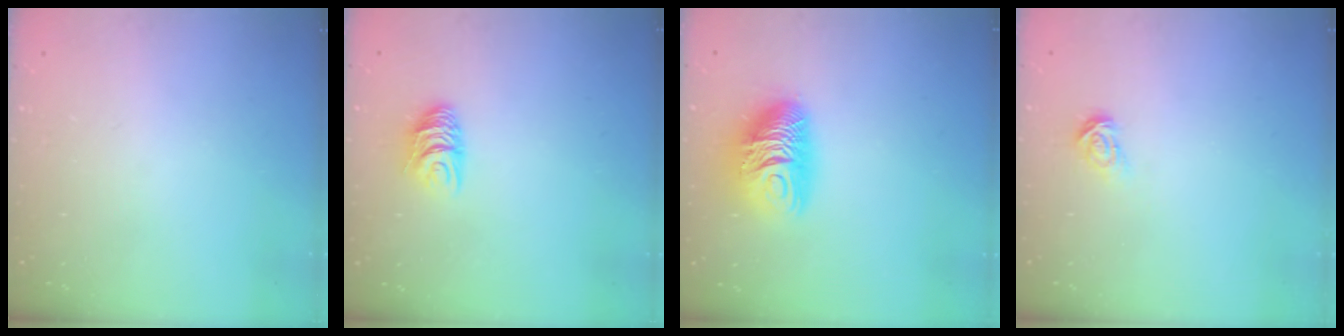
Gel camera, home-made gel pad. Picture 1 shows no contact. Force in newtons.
{"total": 7.5, "press": 7.5, "slide": 0.6}
{"total": 12.0, "press": 12.0, "slide": 0.8}
{"total": 3.9, "press": 3.9, "slide": 0.1}